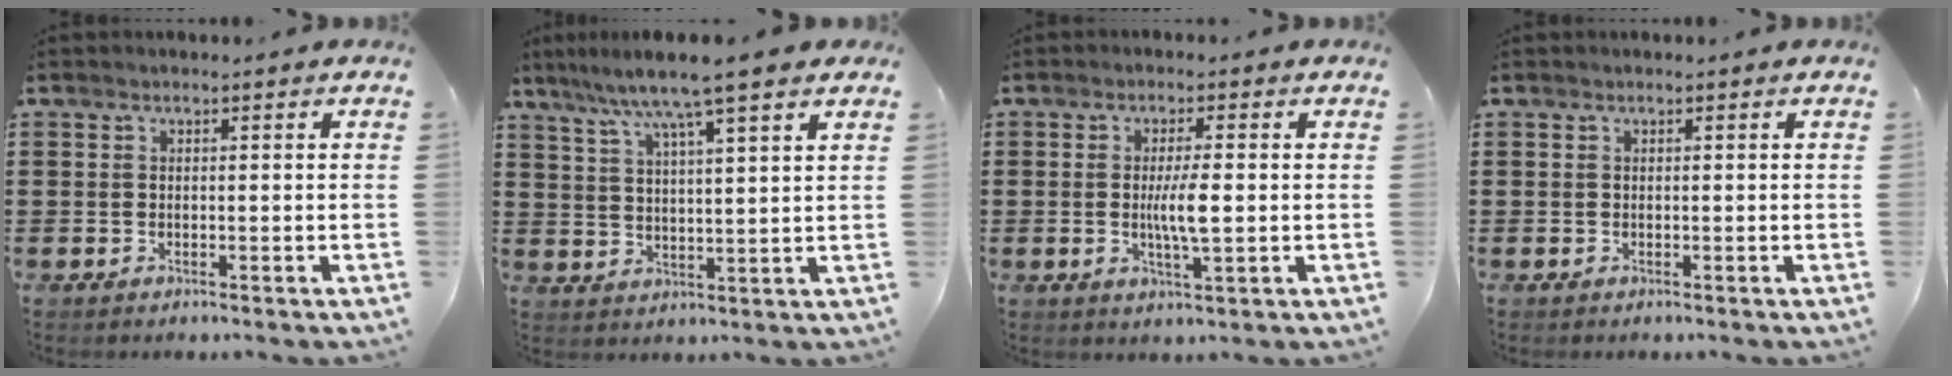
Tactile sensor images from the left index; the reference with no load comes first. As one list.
[{"total": 7.7, "force": [6.1, -0.3, 4.8], "torque": [-0.112, -0.023, 0.103]}, {"total": 4.8, "force": [-0.1, 0.8, 4.7], "torque": [-0.092, -0.003, -0.007]}, {"total": 0.0}]